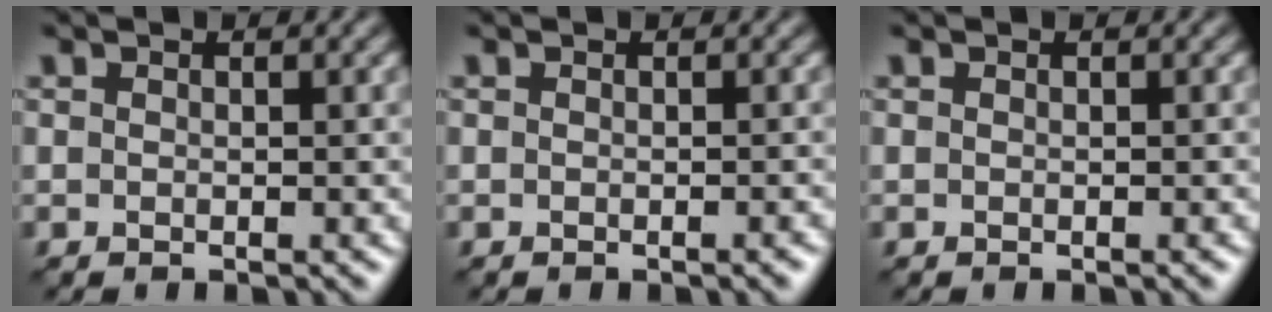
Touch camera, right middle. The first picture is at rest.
{"total": 0.6, "force": [-0.3, 0.1, 0.6], "torque": [-0.006, 0.001, -0.006]}
{"total": 0.0}